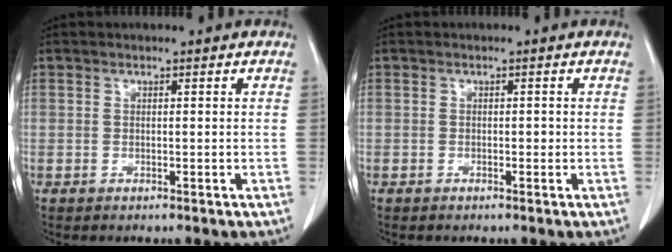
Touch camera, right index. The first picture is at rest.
{"total": 0.5, "force": [0.0, 0.4, 0.3], "torque": [-0.001, 0.004, 0.000]}